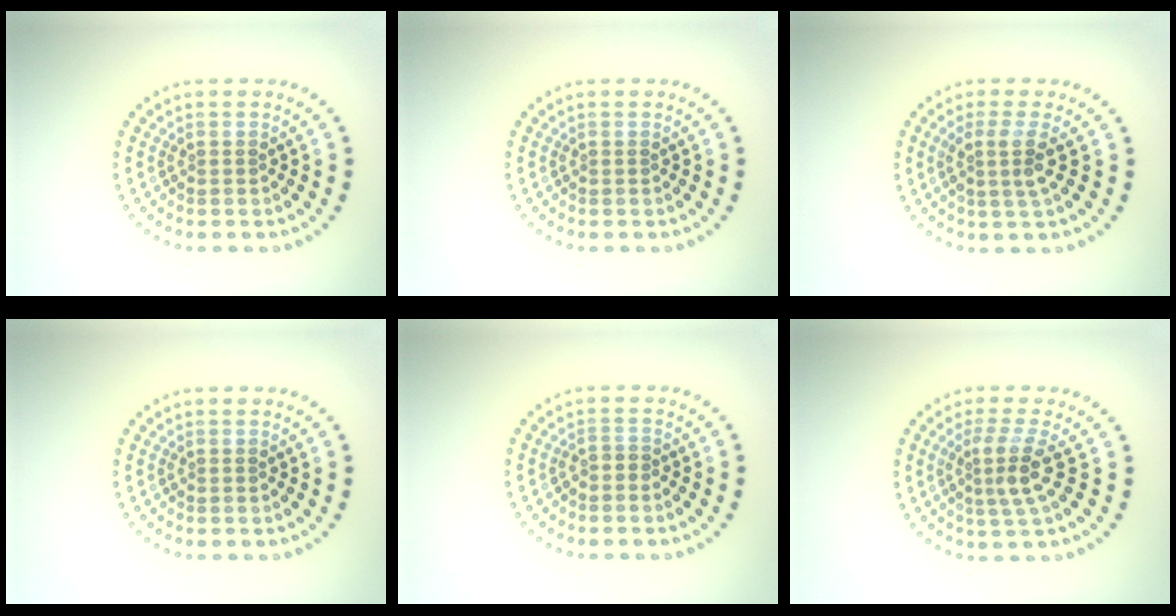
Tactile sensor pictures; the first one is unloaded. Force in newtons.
{"total": 0.0}
{"total": 2.6, "press": 2.0, "slide": 1.7}
{"total": 0.0}
{"total": 0.6, "press": 0.4, "slide": 0.4}
{"total": 3.0, "press": 2.3, "slide": 2.0}